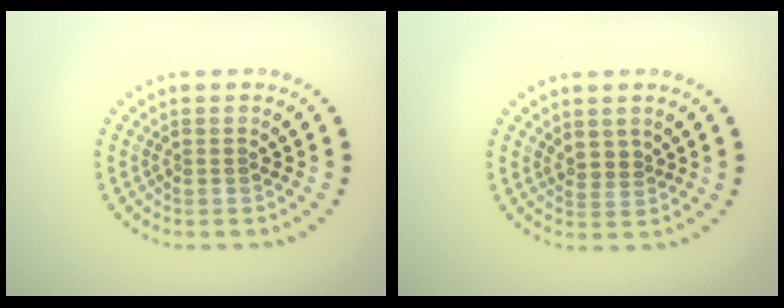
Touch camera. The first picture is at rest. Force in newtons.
{"total": 1.4, "press": 1.1, "slide": 0.9}